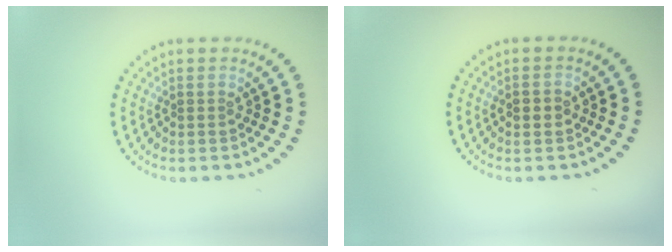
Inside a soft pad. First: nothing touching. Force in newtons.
{"total": 2.0, "press": 2.0, "slide": 0.1}